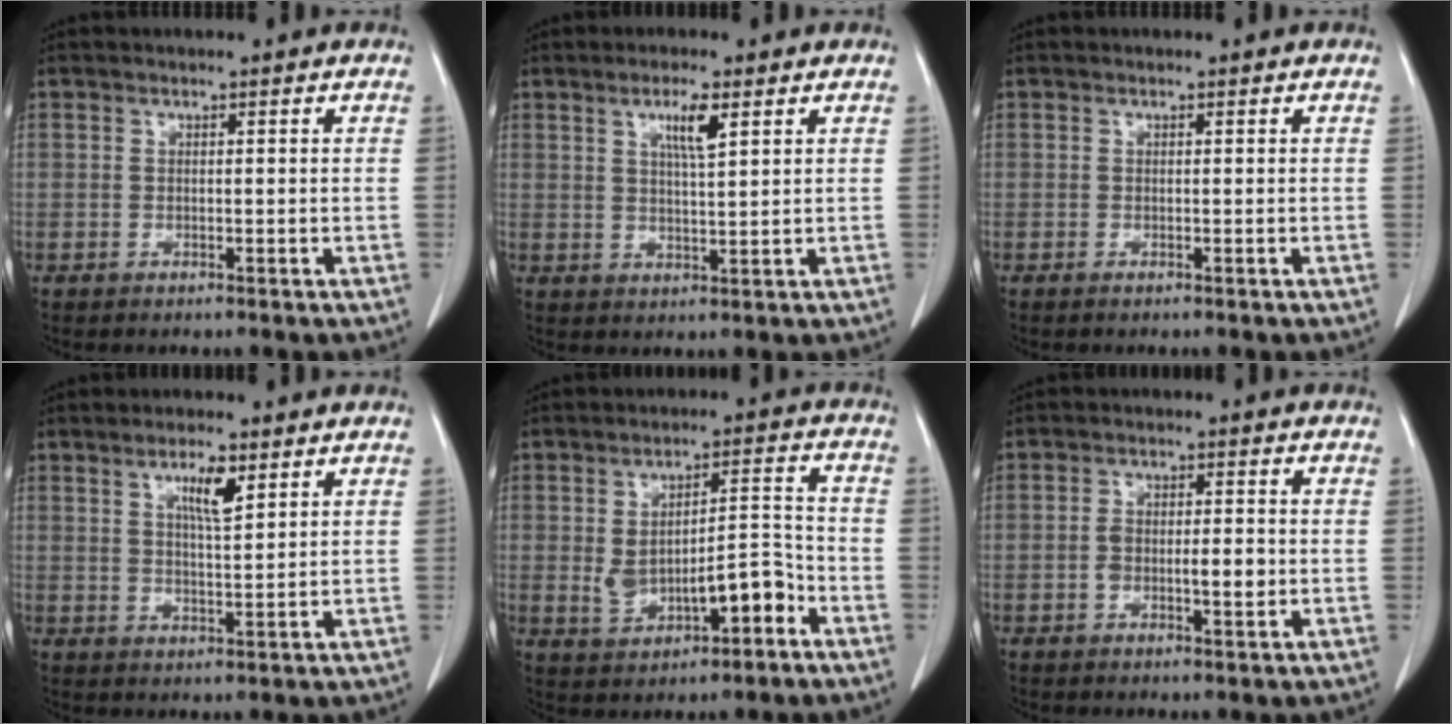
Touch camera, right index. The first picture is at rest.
{"total": 4.5, "force": [2.2, 0.4, 3.9], "torque": [-0.071, -0.002, 0.039]}
{"total": 0.0}
{"total": 5.0, "force": [2.6, 0.9, 4.2], "torque": [-0.076, -0.001, 0.044]}
{"total": 9.8, "force": [-2.7, 3.7, 8.6], "torque": [-0.145, 0.024, -0.030]}
{"total": 5.2, "force": [-1.0, 1.8, 4.8], "torque": [-0.087, 0.003, -0.013]}